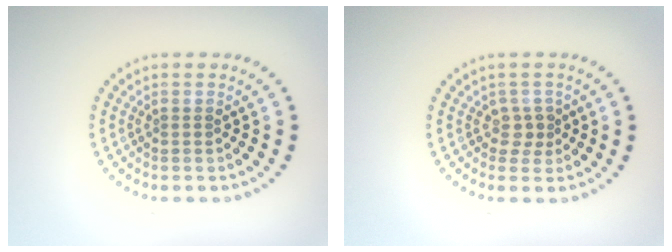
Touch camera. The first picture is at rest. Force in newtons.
{"total": 1.4, "press": 1.1, "slide": 0.9}